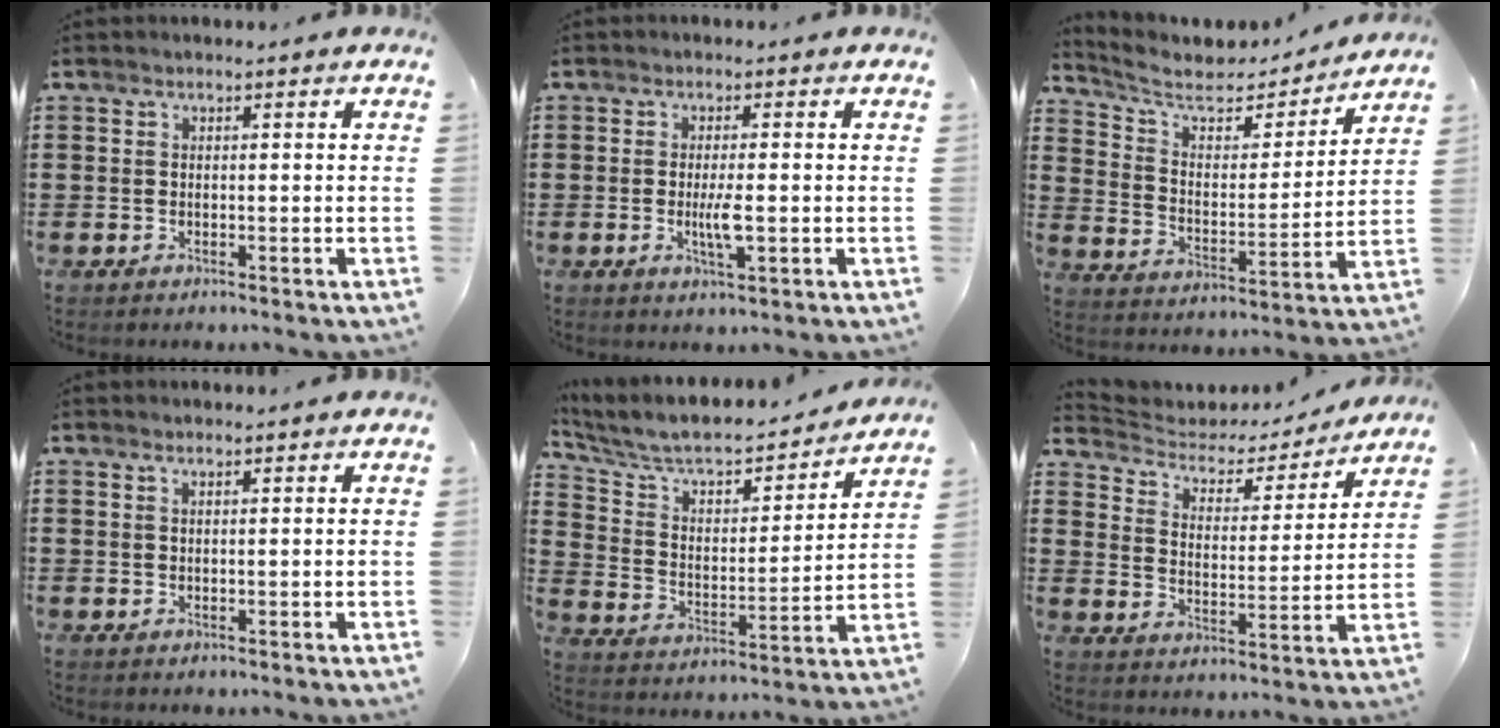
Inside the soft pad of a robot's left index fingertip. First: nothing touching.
{"total": 3.7, "force": [-0.5, 0.7, 3.6], "torque": [-0.070, -0.003, -0.012]}
{"total": 6.8, "force": [5.6, 2.4, 3.0], "torque": [-0.078, -0.035, 0.090]}
{"total": 0.7, "force": [0.5, 0.0, 0.5], "torque": [-0.011, 0.000, 0.010]}
{"total": 6.2, "force": [5.5, 1.8, 2.0], "torque": [-0.068, -0.041, 0.088]}
{"total": 3.6, "force": [3.2, 1.5, 0.7], "torque": [-0.038, -0.023, 0.046]}